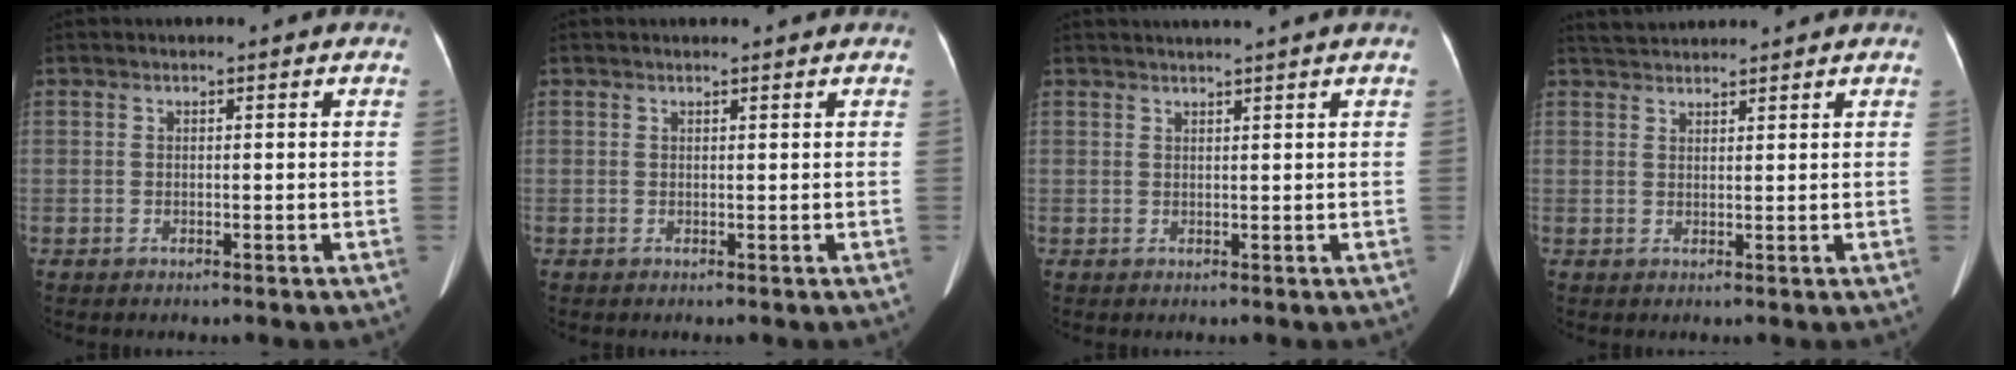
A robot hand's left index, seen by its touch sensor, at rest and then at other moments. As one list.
[{"total": 0.8, "force": [0.8, 0.3, 0.1], "torque": [-0.007, 0.012, 0.011]}, {"total": 3.0, "force": [2.6, -0.9, 1.2], "torque": [-0.011, 0.012, 0.041]}, {"total": 4.6, "force": [4.4, 0.6, 1.0], "torque": [-0.016, 0.037, 0.078]}]